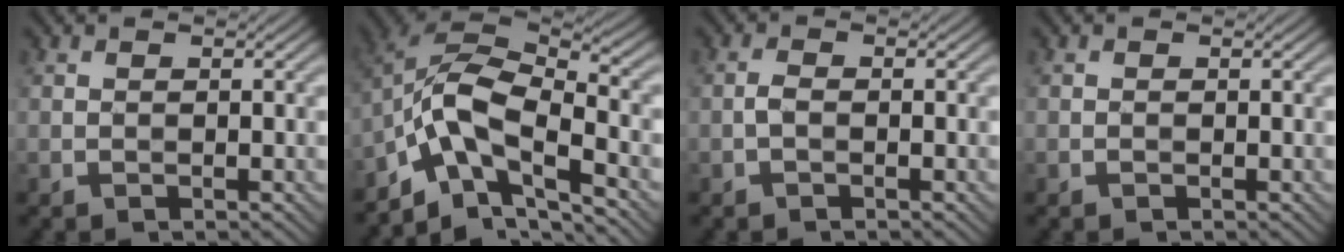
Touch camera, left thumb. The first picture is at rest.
{"total": 11.4, "force": [-5.8, 5.3, 8.2], "torque": [-0.156, -0.006, -0.122]}
{"total": 1.1, "force": [-0.5, 0.5, 0.8], "torque": [-0.018, 0.003, -0.013]}
{"total": 0.0}